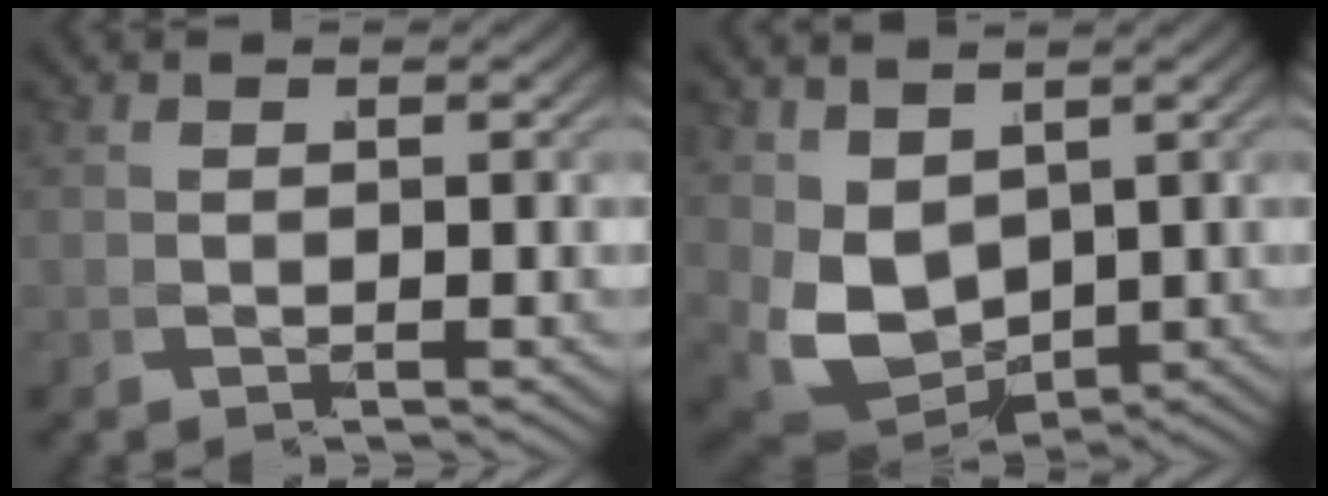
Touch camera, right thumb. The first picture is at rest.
{"total": 7.8, "force": [0.3, 5.7, 5.3], "torque": [-0.141, -0.055, 0.040]}